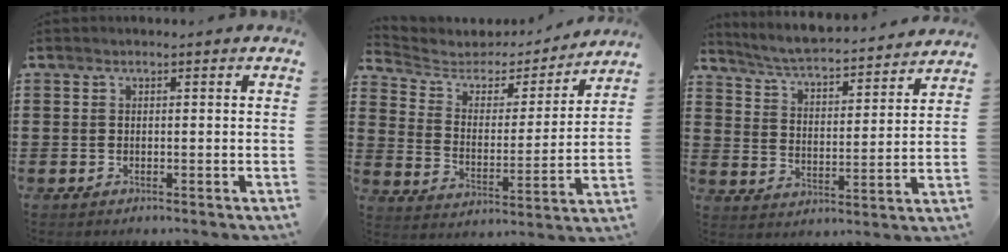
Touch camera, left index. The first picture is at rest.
{"total": 4.3, "force": [3.5, 2.4, 0.5], "torque": [-0.041, -0.024, 0.054]}
{"total": 5.0, "force": [4.8, -0.3, 1.2], "torque": [-0.047, -0.041, 0.077]}